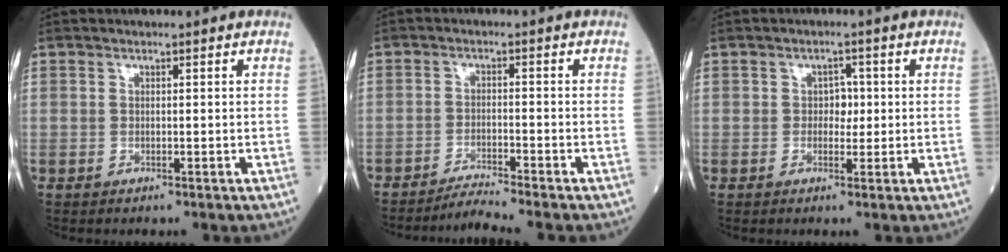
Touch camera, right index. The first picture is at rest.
{"total": 4.1, "force": [-3.7, -1.7, 0.5], "torque": [-0.016, -0.018, -0.067]}
{"total": 2.4, "force": [0.1, 1.7, 1.7], "torque": [-0.018, 0.003, 0.000]}